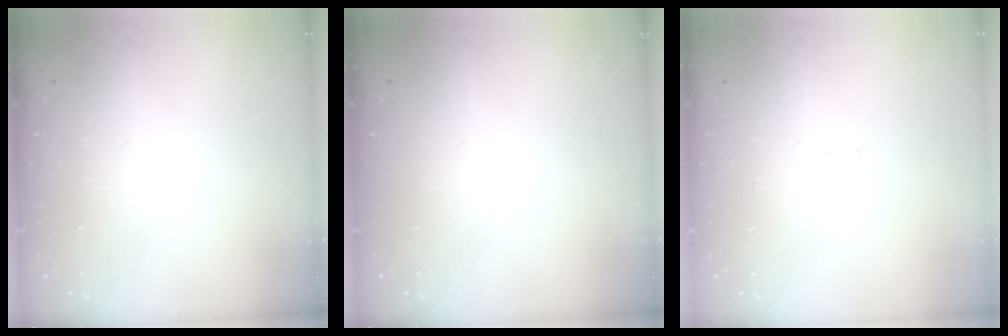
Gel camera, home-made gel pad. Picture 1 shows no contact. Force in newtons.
{"total": 0.0}
{"total": 2.9, "press": 2.9, "slide": 0.2}